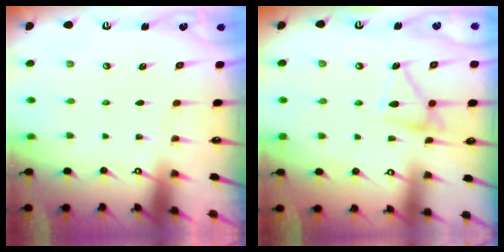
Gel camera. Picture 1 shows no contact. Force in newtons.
{"total": 13.7, "press": 13.7, "slide": 0.9}